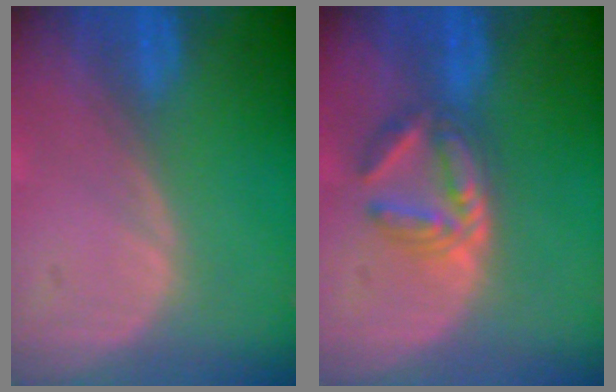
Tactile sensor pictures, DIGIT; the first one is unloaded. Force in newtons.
{"total": 6.0, "press": 5.3, "slide": 2.7}